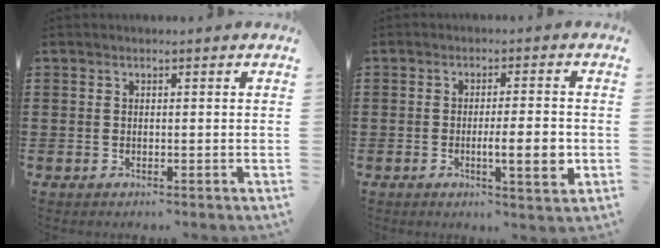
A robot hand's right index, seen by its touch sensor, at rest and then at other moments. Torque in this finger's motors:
{"motor_torque": [1.71, -0.18, 0.42, 0.13]}